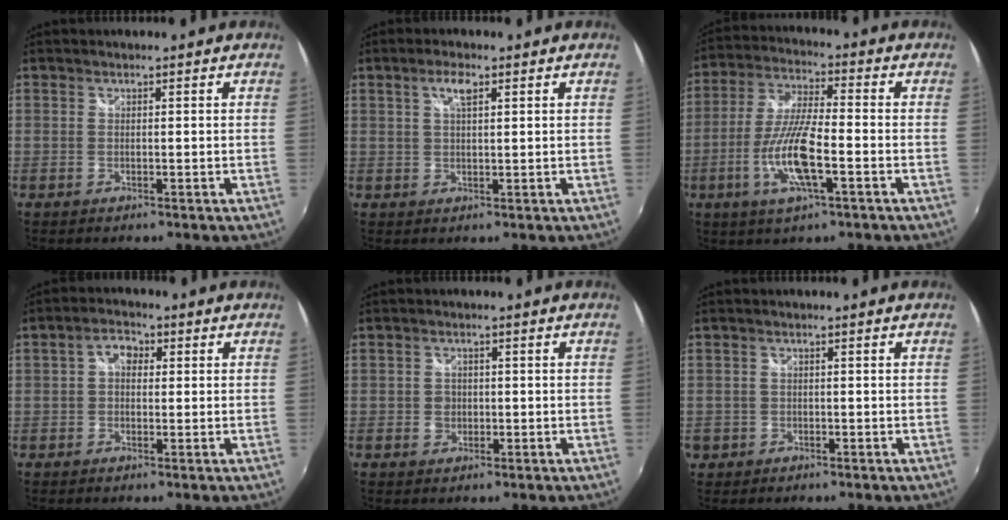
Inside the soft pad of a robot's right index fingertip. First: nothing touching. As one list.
[{"total": 3.0, "force": [1.4, 1.0, 2.5], "torque": [-0.044, 0.005, 0.023]}, {"total": 12.2, "force": [-4.1, 2.6, 11.2], "torque": [-0.232, -0.007, -0.078]}, {"total": 3.6, "force": [0.4, 2.8, 2.3], "torque": [-0.041, 0.014, 0.004]}, {"total": 2.5, "force": [-0.5, 2.3, 0.7], "torque": [-0.012, 0.002, -0.010]}, {"total": 2.4, "force": [-0.9, 2.2, 0.4], "torque": [-0.013, -0.001, -0.013]}]